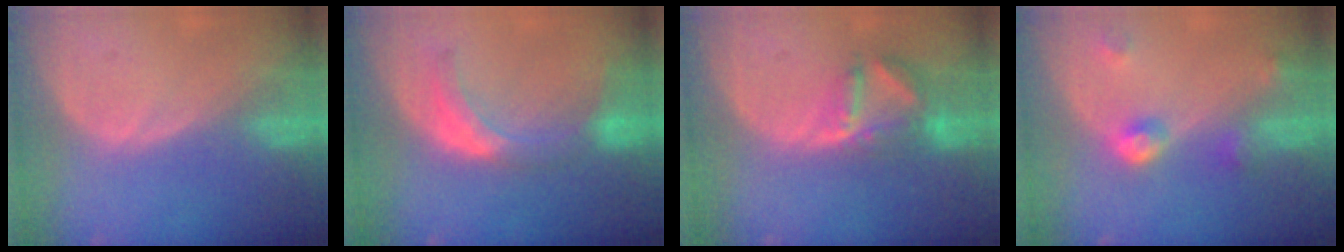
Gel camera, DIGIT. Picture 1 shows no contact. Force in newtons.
{"total": 6.3, "press": 6.3, "slide": 0.1}
{"total": 7.2, "press": 6.4, "slide": 3.2}
{"total": 4.6, "press": 4.2, "slide": 2.0}